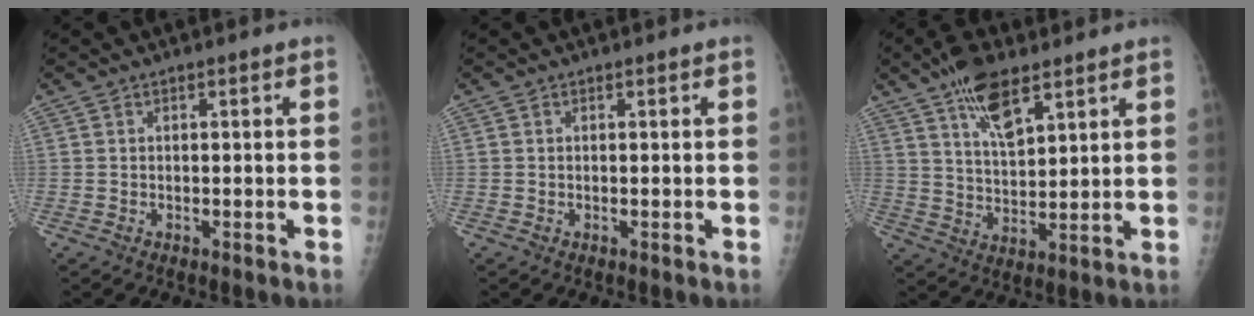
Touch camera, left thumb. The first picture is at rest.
{"total": 0.0}
{"total": 10.4, "force": [6.3, 4.2, 7.1], "torque": [-0.110, -0.028, 0.117]}